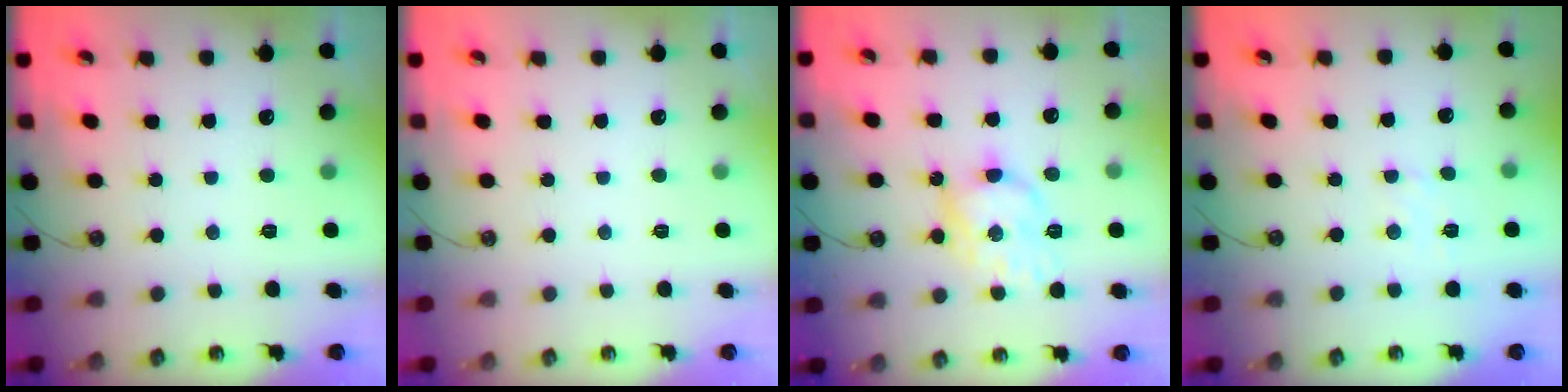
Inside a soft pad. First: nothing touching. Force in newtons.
{"total": 0.0}
{"total": 11.0, "press": 11.0, "slide": 0.0}
{"total": 2.8, "press": 2.8, "slide": 0.4}